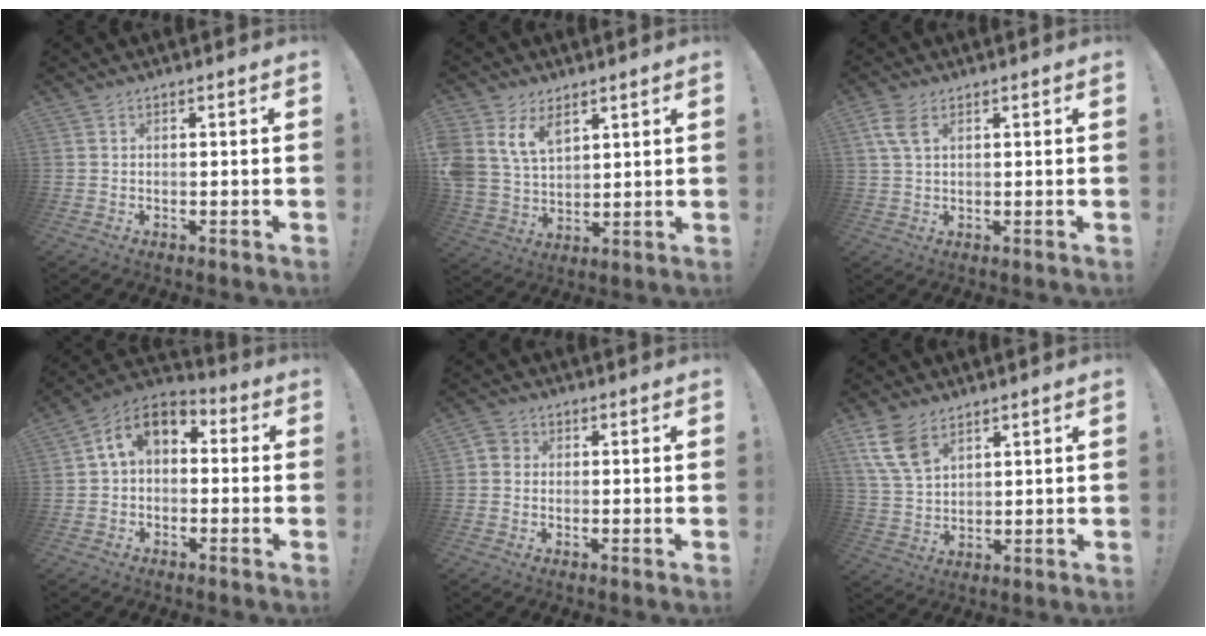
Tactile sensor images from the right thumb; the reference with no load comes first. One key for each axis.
{"total": 11.3, "fx": 6.7, "fy": 7.2, "fz": 5.5, "tx": -0.125, "ty": -0.034, "tz": 0.132}
{"total": 5.3, "fx": 2.4, "fy": 2.8, "fz": 3.9, "tx": -0.083, "ty": -0.002, "tz": 0.044}
{"total": 10.5, "fx": 2.2, "fy": 7.0, "fz": 7.5, "tx": -0.127, "ty": 0.014, "tz": 0.045}
{"total": 2.9, "fx": -0.3, "fy": 2.6, "fz": 1.3, "tx": -0.019, "ty": 0.008, "tz": -0.003}
{"total": 9.7, "fx": 5.9, "fy": 5.4, "fz": 5.4, "tx": -0.112, "ty": -0.021, "tz": 0.117}